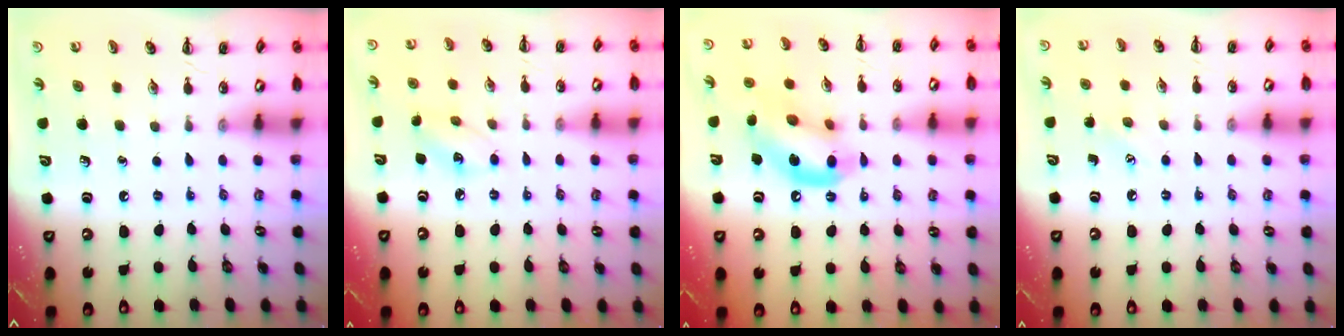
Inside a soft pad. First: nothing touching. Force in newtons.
{"total": 5.9, "press": 5.8, "slide": 1.1}
{"total": 15.2, "press": 15.1, "slide": 2.0}
{"total": 4.9, "press": 4.7, "slide": 1.3}